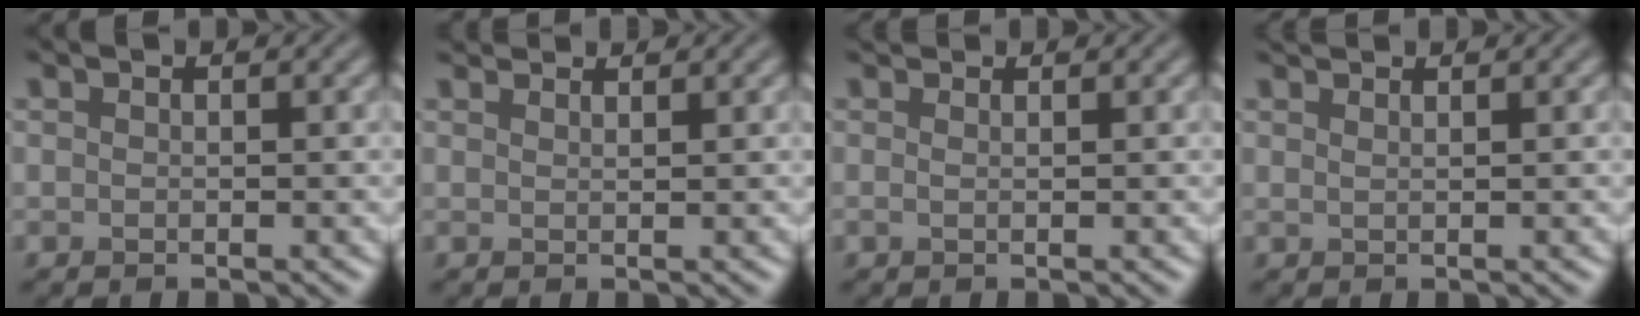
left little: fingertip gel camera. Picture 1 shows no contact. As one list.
[{"total": 2.2, "force": [2.1, 0.2, 0.5], "torque": [-0.013, 0.003, 0.037]}, {"total": 0.8, "force": [0.7, 0.1, 0.3], "torque": [-0.014, 0.000, 0.010]}, {"total": 1.1, "force": [1.0, -0.2, 0.3], "torque": [-0.010, 0.004, 0.018]}]